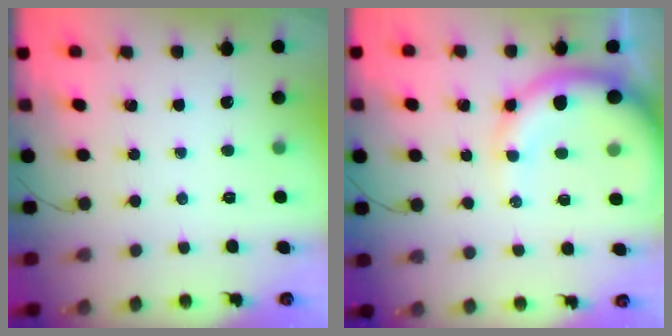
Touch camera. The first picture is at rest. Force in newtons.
{"total": 12.3, "press": 12.1, "slide": 2.2}